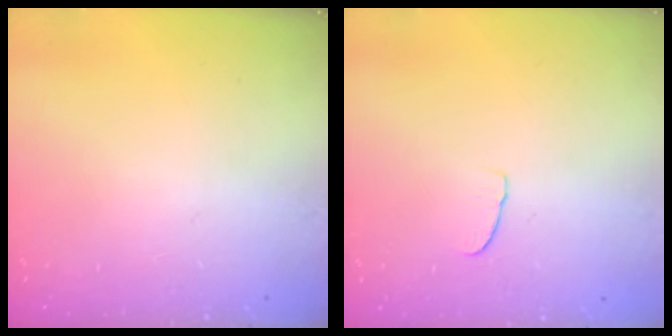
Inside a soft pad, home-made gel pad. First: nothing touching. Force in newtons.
{"total": 4.2, "press": 4.2, "slide": 0.4}